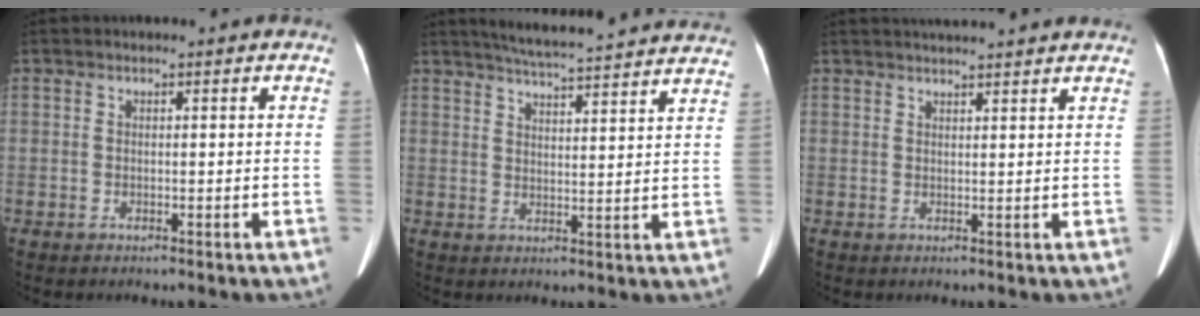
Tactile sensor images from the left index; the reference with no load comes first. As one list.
[{"total": 19.8, "force": [18.4, 1.0, 7.4], "torque": [-0.114, 0.001, 0.232]}, {"total": 8.1, "force": [7.5, 0.2, 3.2], "torque": [-0.048, 0.029, 0.090]}]